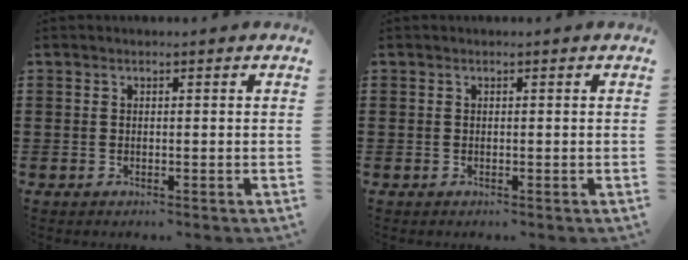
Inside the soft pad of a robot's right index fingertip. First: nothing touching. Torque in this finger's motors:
{"motor_torque": [0.01, 0.83, 0.00, -0.01]}